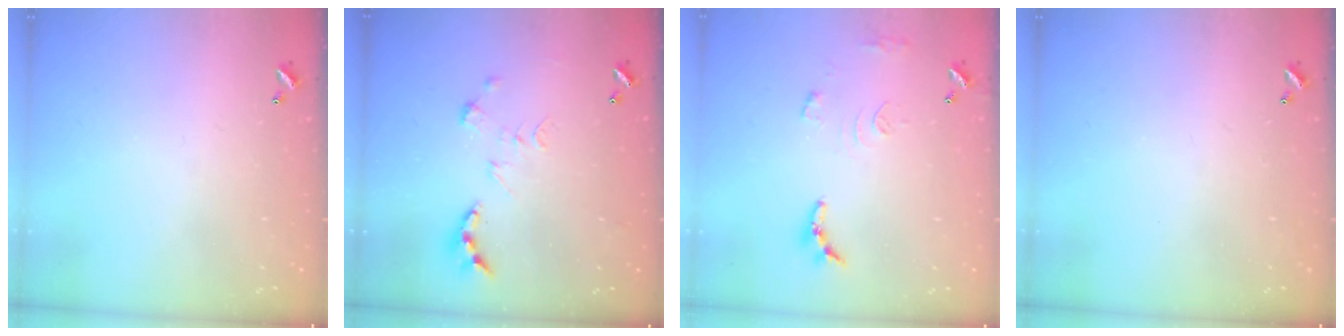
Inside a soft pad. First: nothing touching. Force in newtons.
{"total": 0.0}
{"total": 10.1, "press": 10.0, "slide": 0.8}
{"total": 0.0}